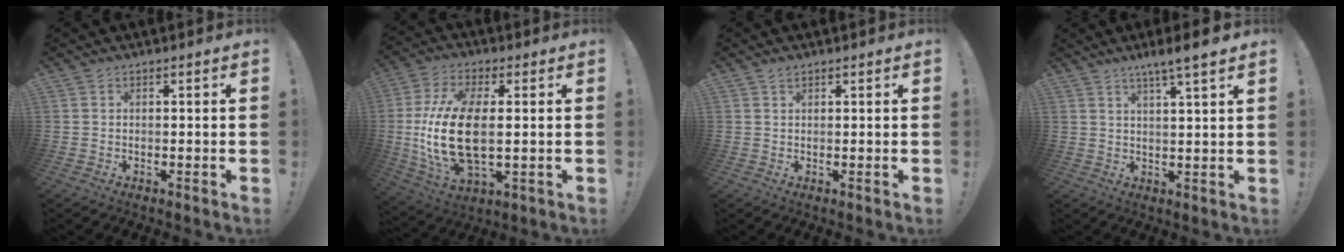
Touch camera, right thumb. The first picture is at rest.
{"total": 19.6, "force": [0.1, 10.0, 16.8], "torque": [-0.342, -0.015, 0.006]}
{"total": 1.1, "force": [0.9, 0.5, 0.4], "torque": [-0.003, -0.002, 0.016]}
{"total": 6.2, "force": [4.5, -0.4, 4.3], "torque": [-0.062, -0.030, 0.069]}